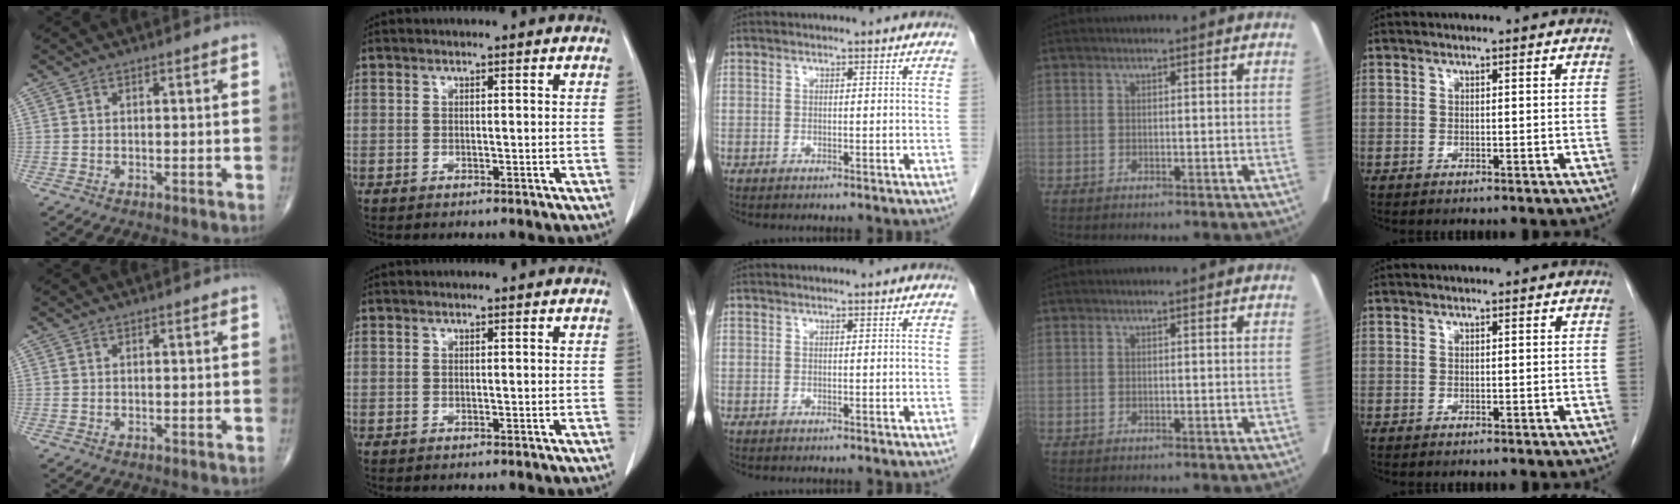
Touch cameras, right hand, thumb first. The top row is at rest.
{}